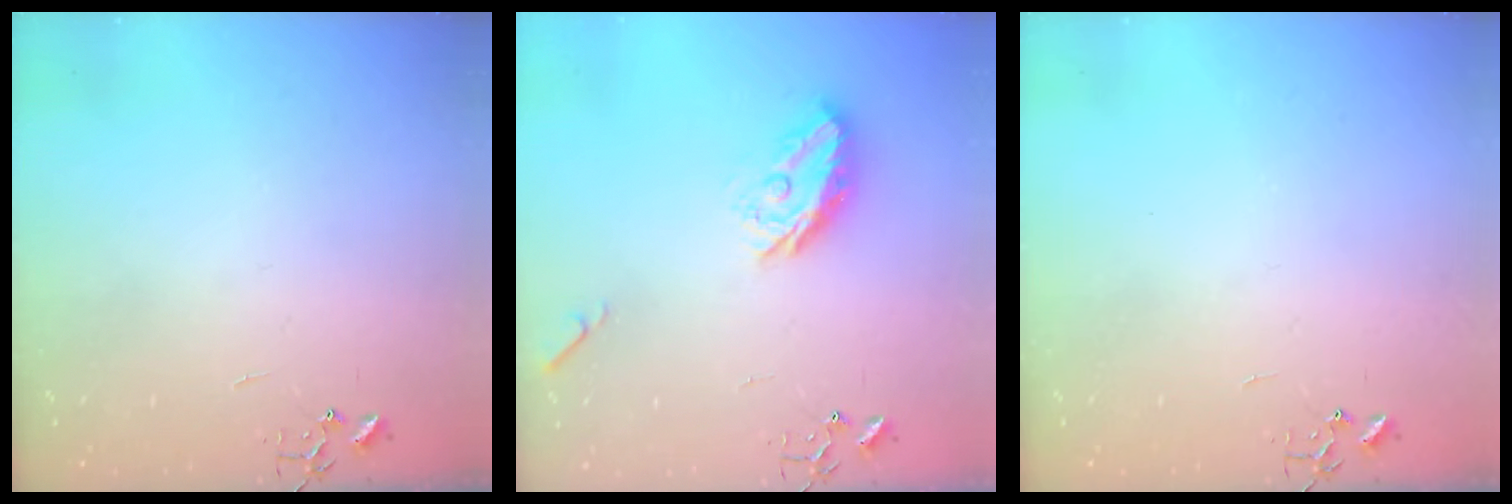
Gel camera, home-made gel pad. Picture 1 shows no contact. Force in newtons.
{"total": 11.7, "press": 11.7, "slide": 0.5}
{"total": 0.0}